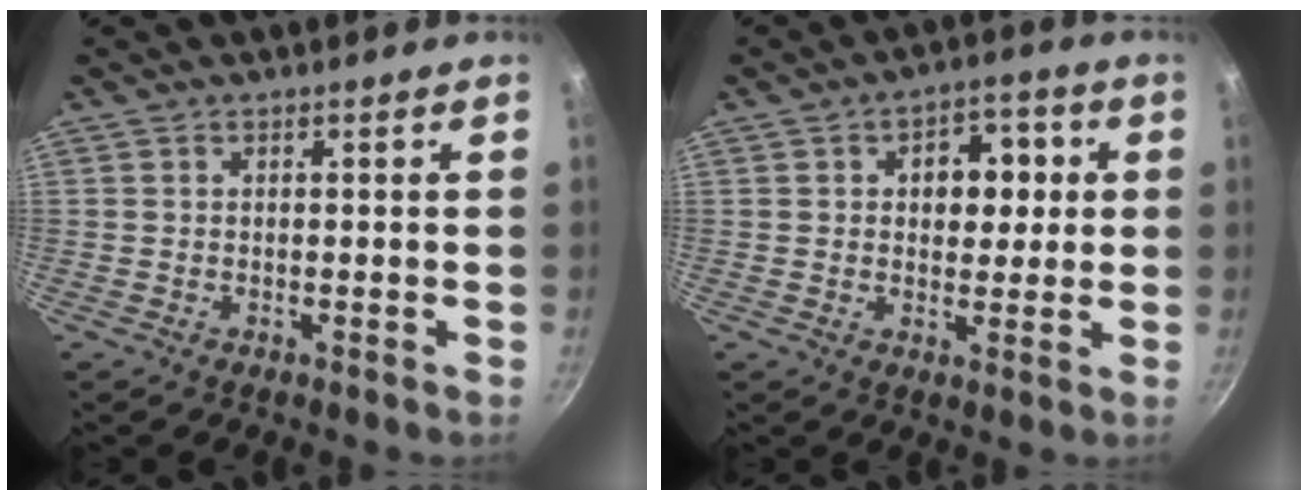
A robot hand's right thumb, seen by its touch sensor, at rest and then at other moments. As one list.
[{"total": 8.6, "force": [1.7, 6.0, 5.9], "torque": [-0.035, 0.004, 0.017]}]